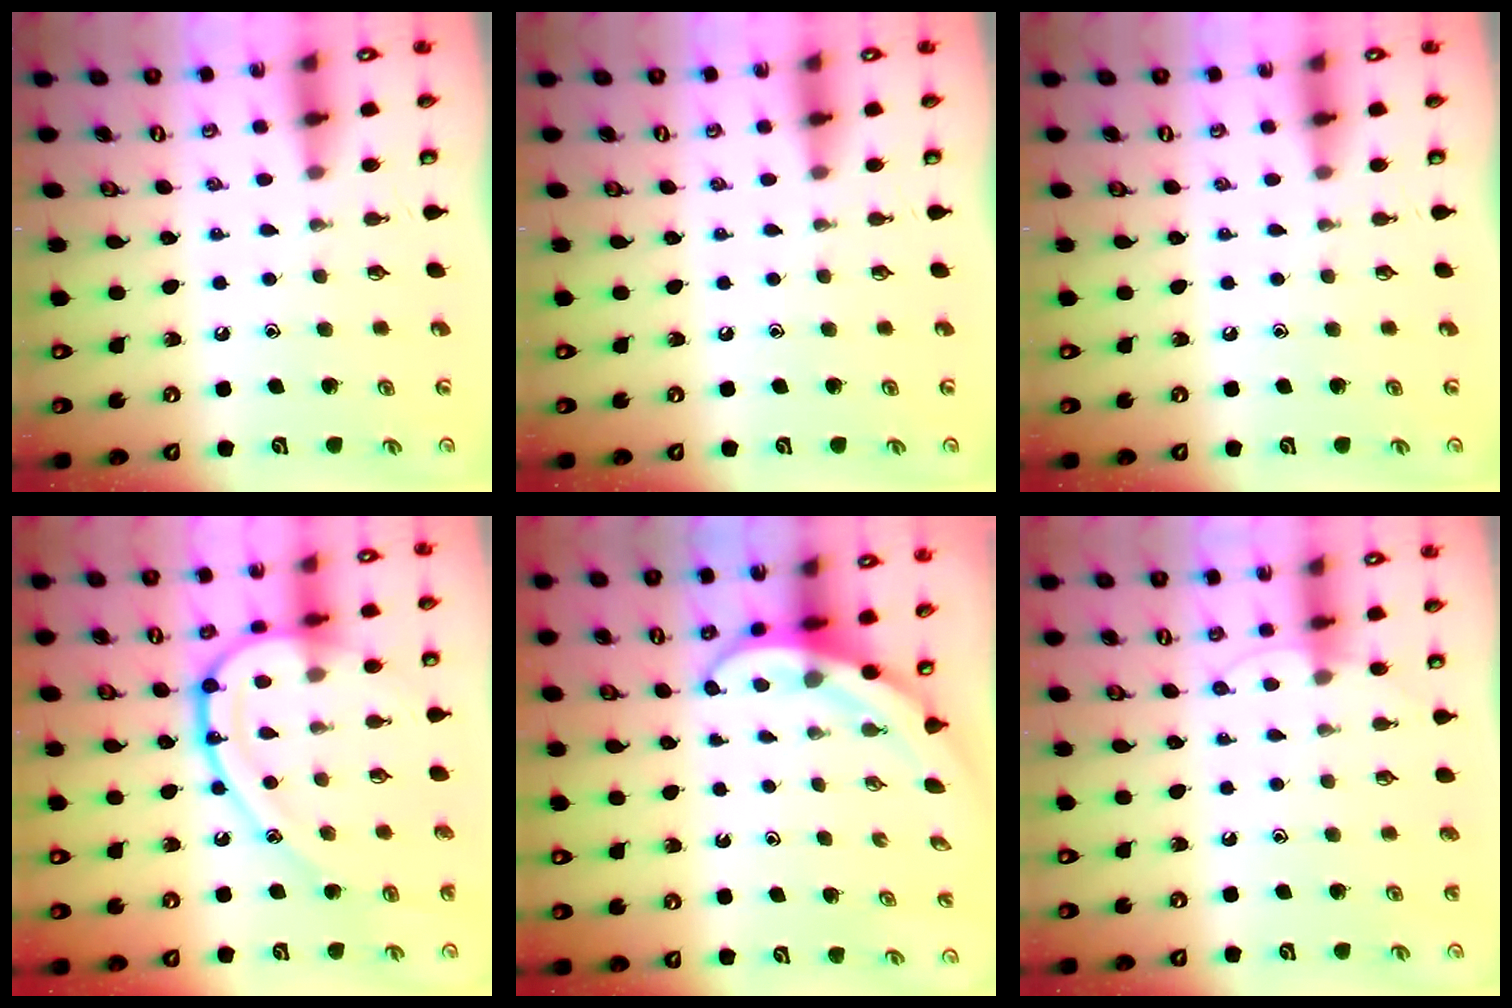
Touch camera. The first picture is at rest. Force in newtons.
{"total": 0.0}
{"total": 0.0}
{"total": 18.1, "press": 18.0, "slide": 1.7}
{"total": 4.0, "press": 4.0, "slide": 0.3}
{"total": 4.1, "press": 4.0, "slide": 0.5}